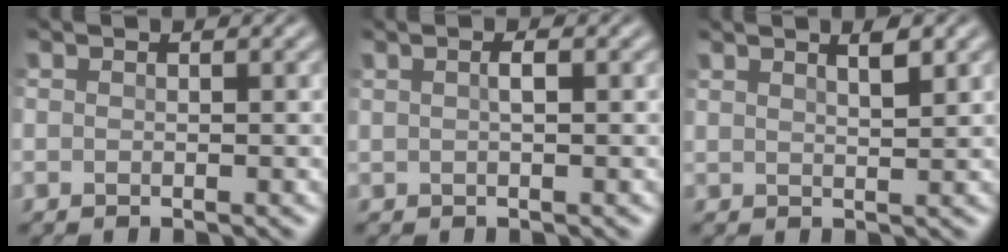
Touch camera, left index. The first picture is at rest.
{"total": 1.0, "force": [0.2, 0.2, 1.0], "torque": [-0.022, 0.003, 0.002]}
{"total": 2.0, "force": [1.3, 0.5, 1.4], "torque": [-0.016, 0.004, 0.018]}